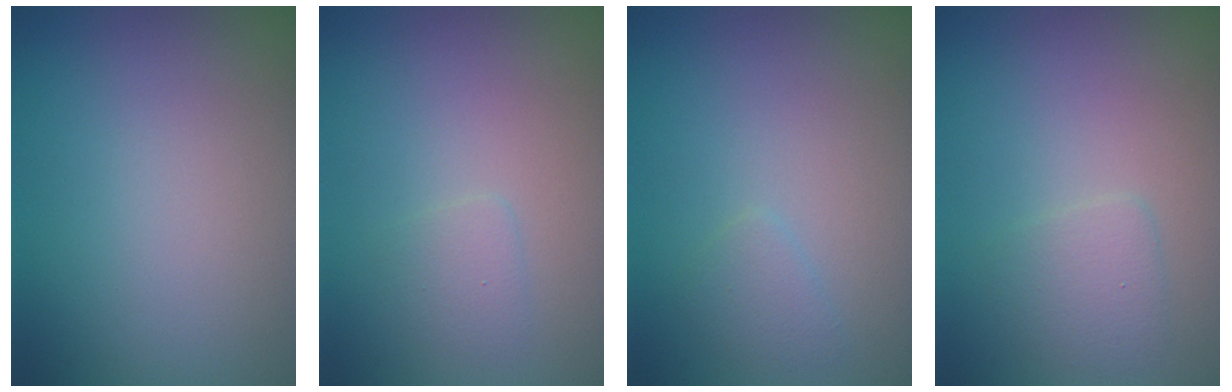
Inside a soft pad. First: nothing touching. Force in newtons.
{"total": 1.1, "press": 1.1, "slide": 0.1}
{"total": 1.1, "press": 1.1, "slide": 0.1}
{"total": 1.6, "press": 1.6, "slide": 0.1}